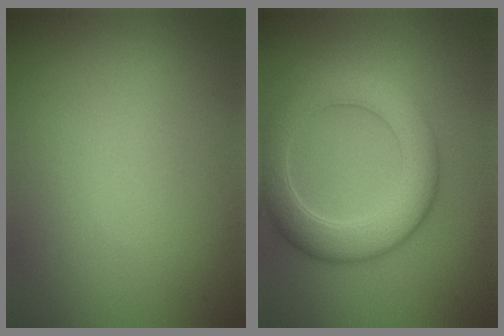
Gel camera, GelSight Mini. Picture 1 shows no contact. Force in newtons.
{"total": 6.2, "press": 6.2, "slide": 0.3}